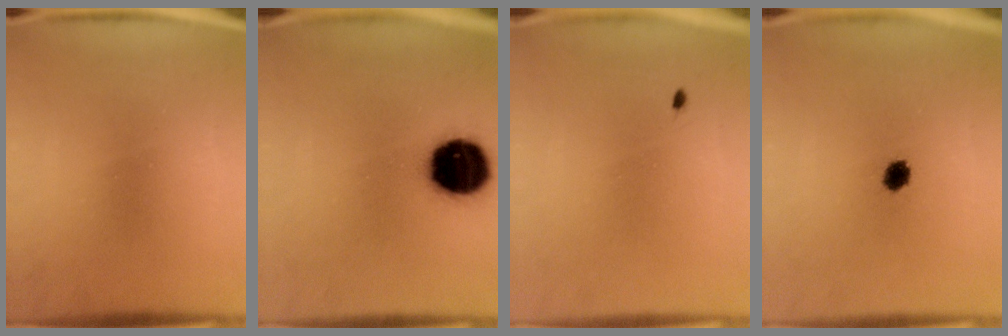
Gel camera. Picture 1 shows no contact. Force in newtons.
{"total": 18.1}
{"total": 0.5}
{"total": 3.0}